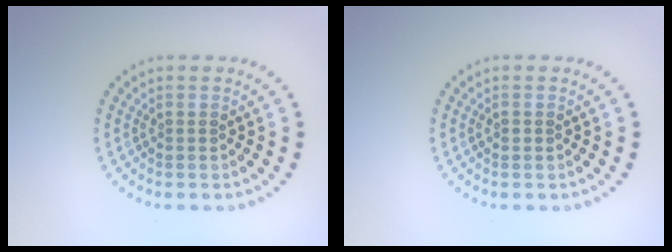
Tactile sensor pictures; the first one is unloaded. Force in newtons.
{"total": 0.6, "press": 0.6, "slide": 0.1}